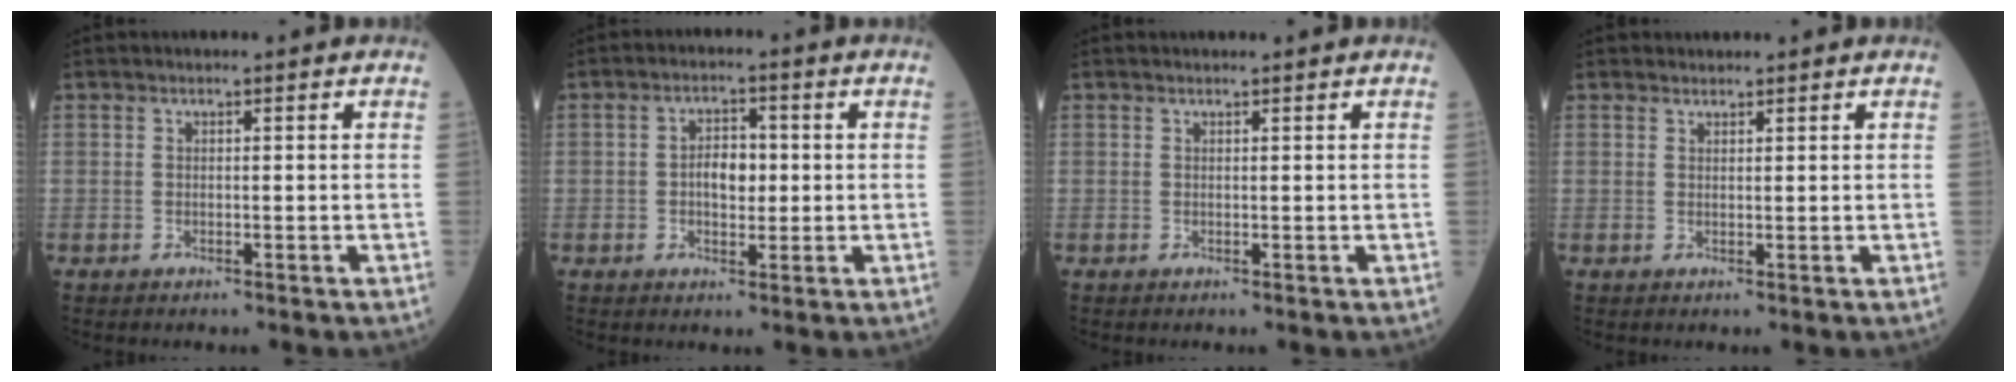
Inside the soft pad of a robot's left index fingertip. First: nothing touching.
{"total": 4.2, "force": [-0.2, 2.4, 3.5], "torque": [-0.061, 0.009, -0.003]}
{"total": 0.6, "force": [0.6, 0.0, 0.1], "torque": [-0.004, 0.003, 0.009]}
{"total": 0.8, "force": [0.7, 0.3, -0.1], "torque": [-0.002, 0.000, 0.011]}